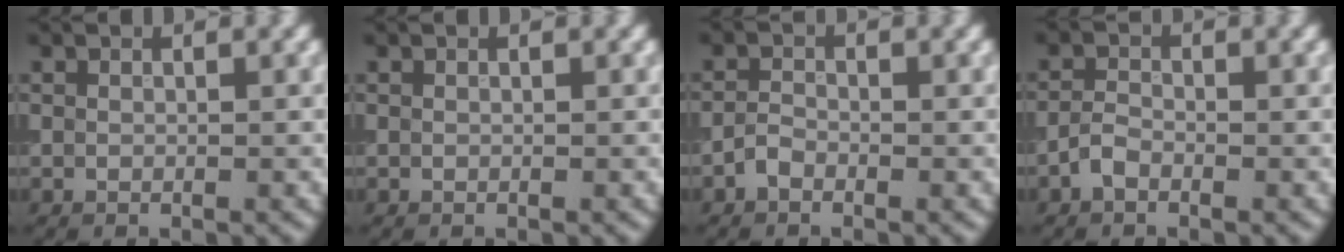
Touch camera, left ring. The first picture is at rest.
{"total": 0.0}
{"total": 1.2, "force": [-1.0, 0.5, 0.5], "torque": [-0.011, 0.003, -0.026]}
{"total": 1.5, "force": [-1.1, 0.6, 0.8], "torque": [-0.017, 0.003, -0.030]}